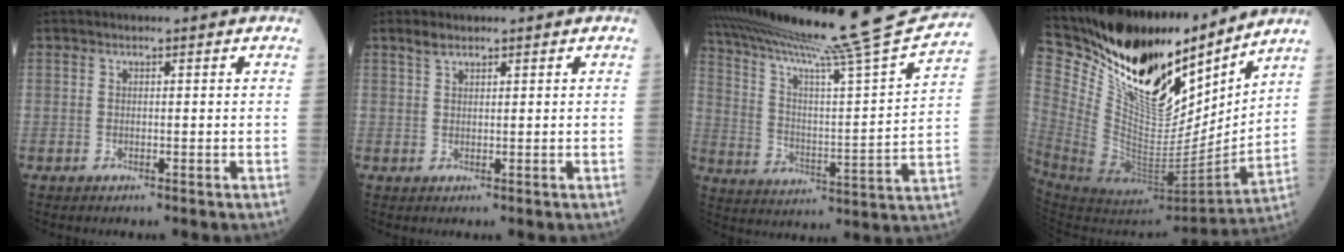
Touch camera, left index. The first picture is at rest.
{"total": 1.5, "force": [1.3, 0.4, 0.8], "torque": [-0.019, 0.009, 0.028]}
{"total": 25.2, "force": [22.7, -2.5, 10.6], "torque": [-0.189, -0.066, 0.327]}
{"total": 23.9, "force": [20.0, 5.7, 11.7], "torque": [-0.223, -0.039, 0.355]}